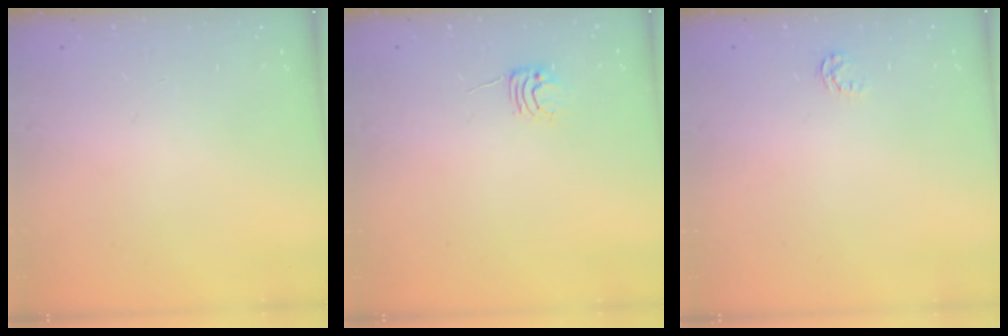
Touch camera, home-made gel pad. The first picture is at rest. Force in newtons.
{"total": 4.7, "press": 4.7, "slide": 0.5}
{"total": 2.6, "press": 2.6, "slide": 0.4}